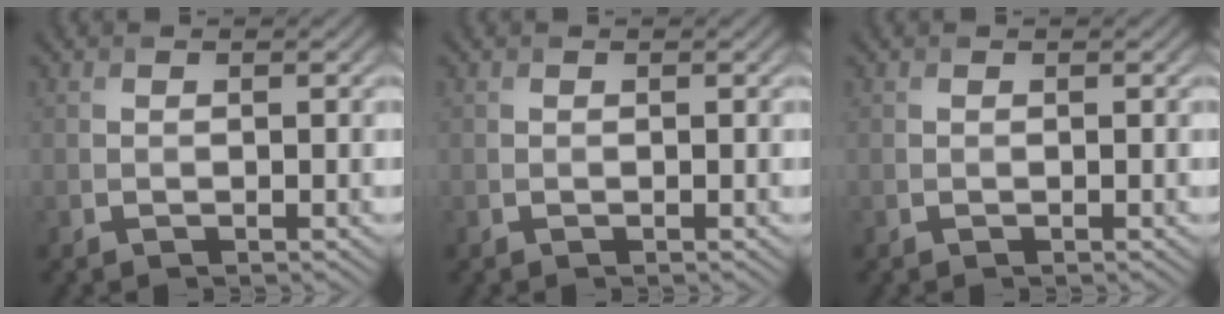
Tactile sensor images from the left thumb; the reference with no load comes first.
{"total": 0.0}
{"total": 0.0}